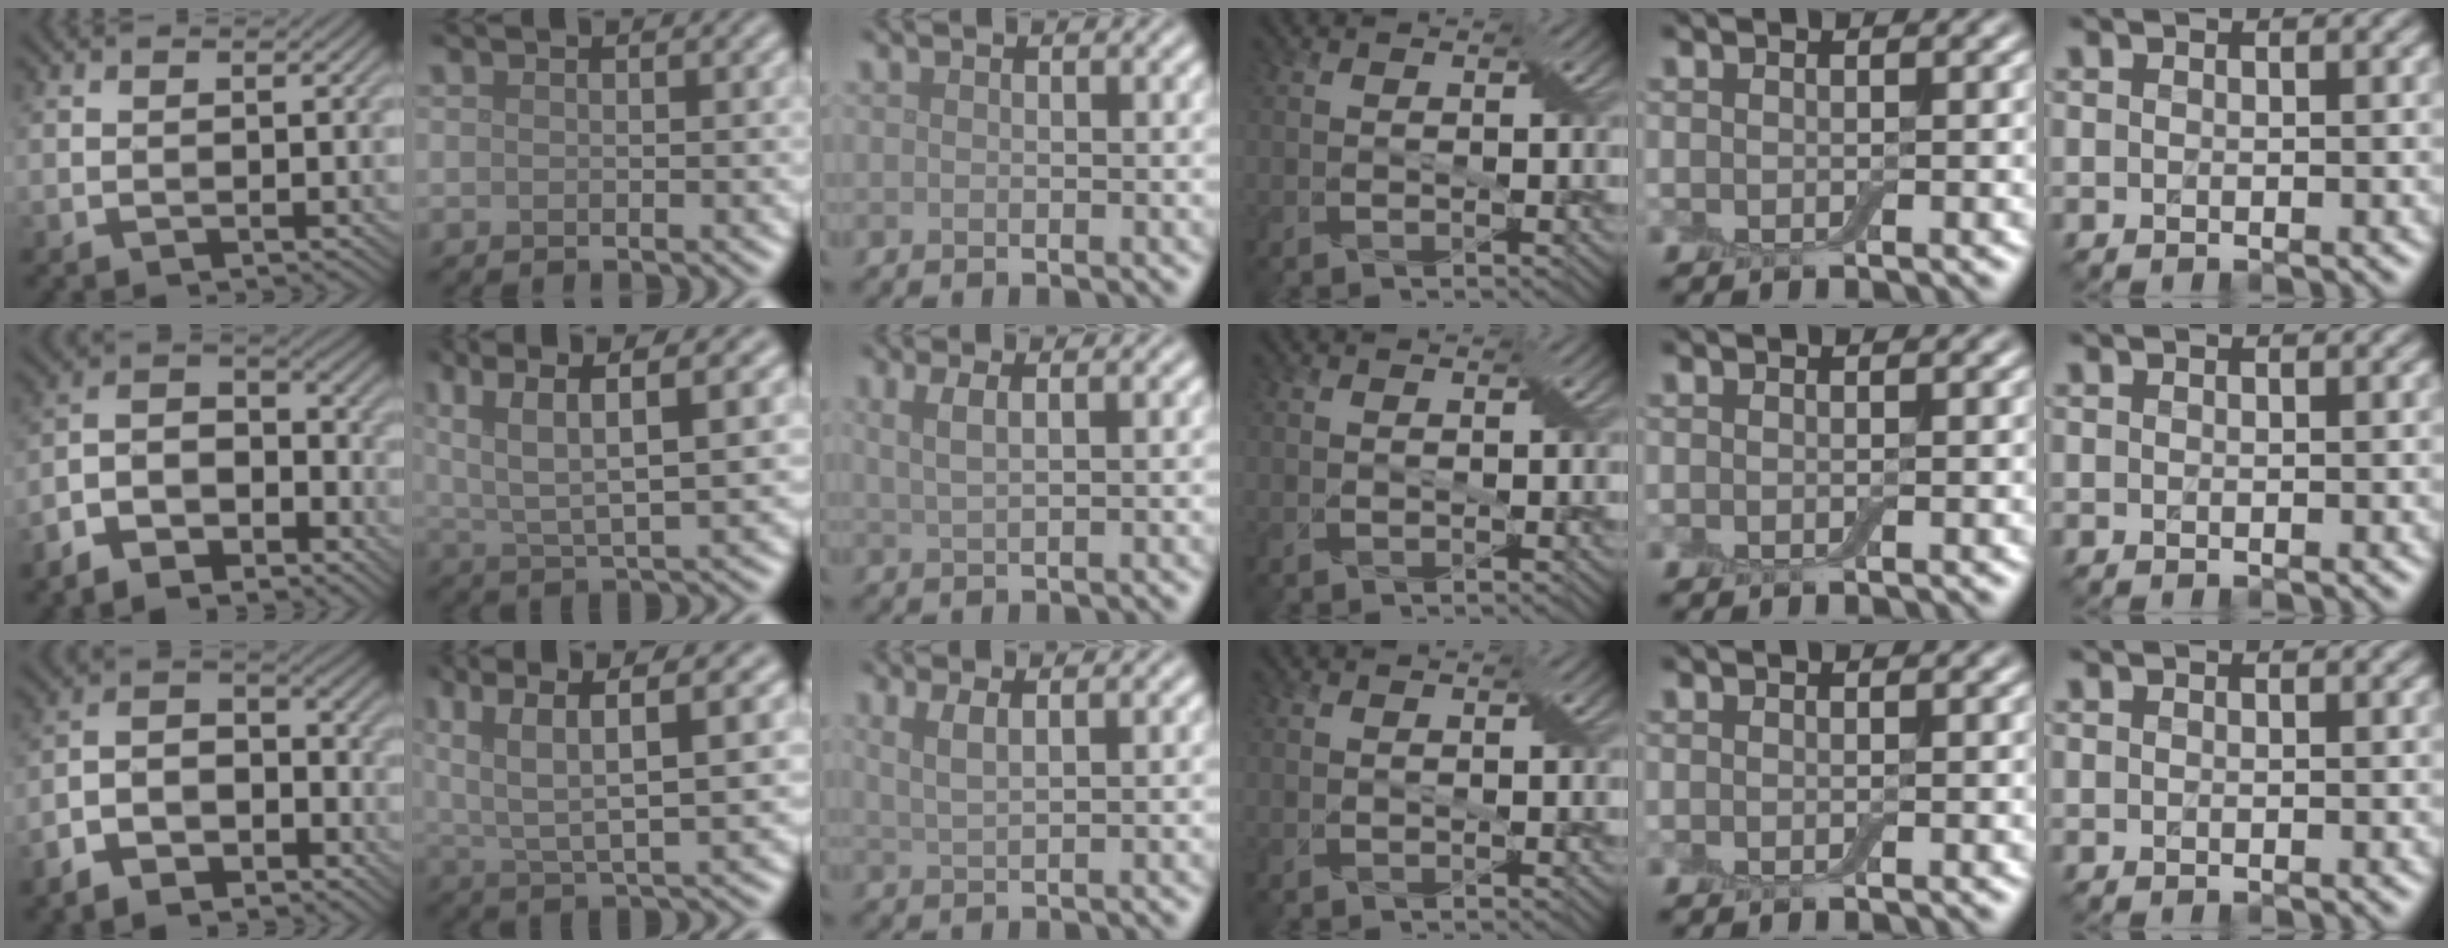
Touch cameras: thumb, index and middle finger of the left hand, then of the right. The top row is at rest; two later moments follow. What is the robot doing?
{"motion": "extract", "object": "backpack"}